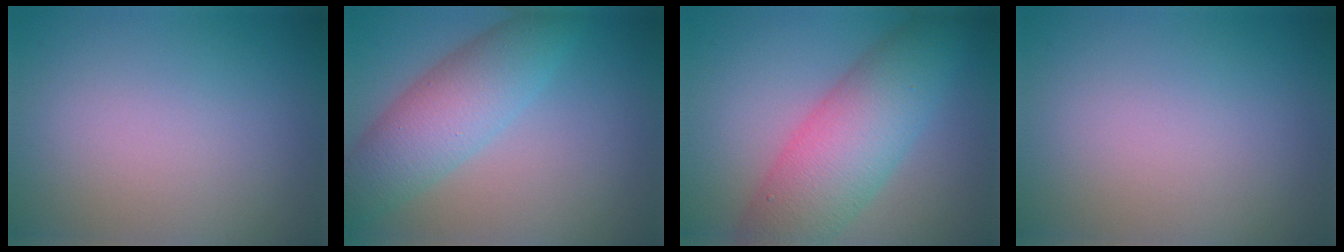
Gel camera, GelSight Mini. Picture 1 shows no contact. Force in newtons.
{"total": 6.4, "press": 6.4, "slide": 0.2}
{"total": 8.4, "press": 8.4, "slide": 0.0}
{"total": 0.0}